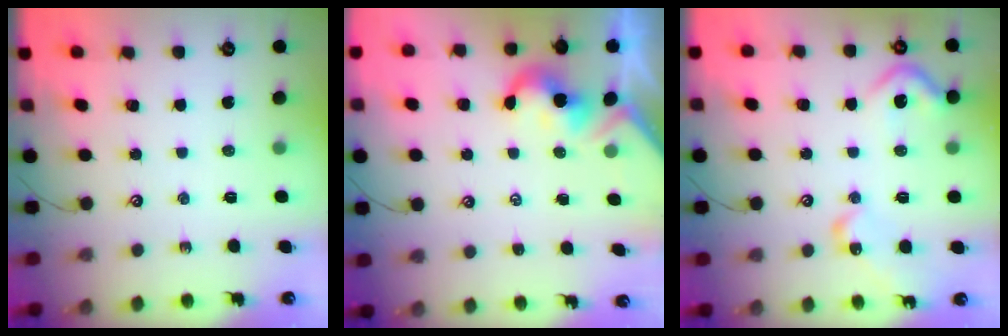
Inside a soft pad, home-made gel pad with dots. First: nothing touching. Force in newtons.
{"total": 2.2, "press": 2.2, "slide": 0.4}
{"total": 9.8, "press": 9.7, "slide": 1.0}